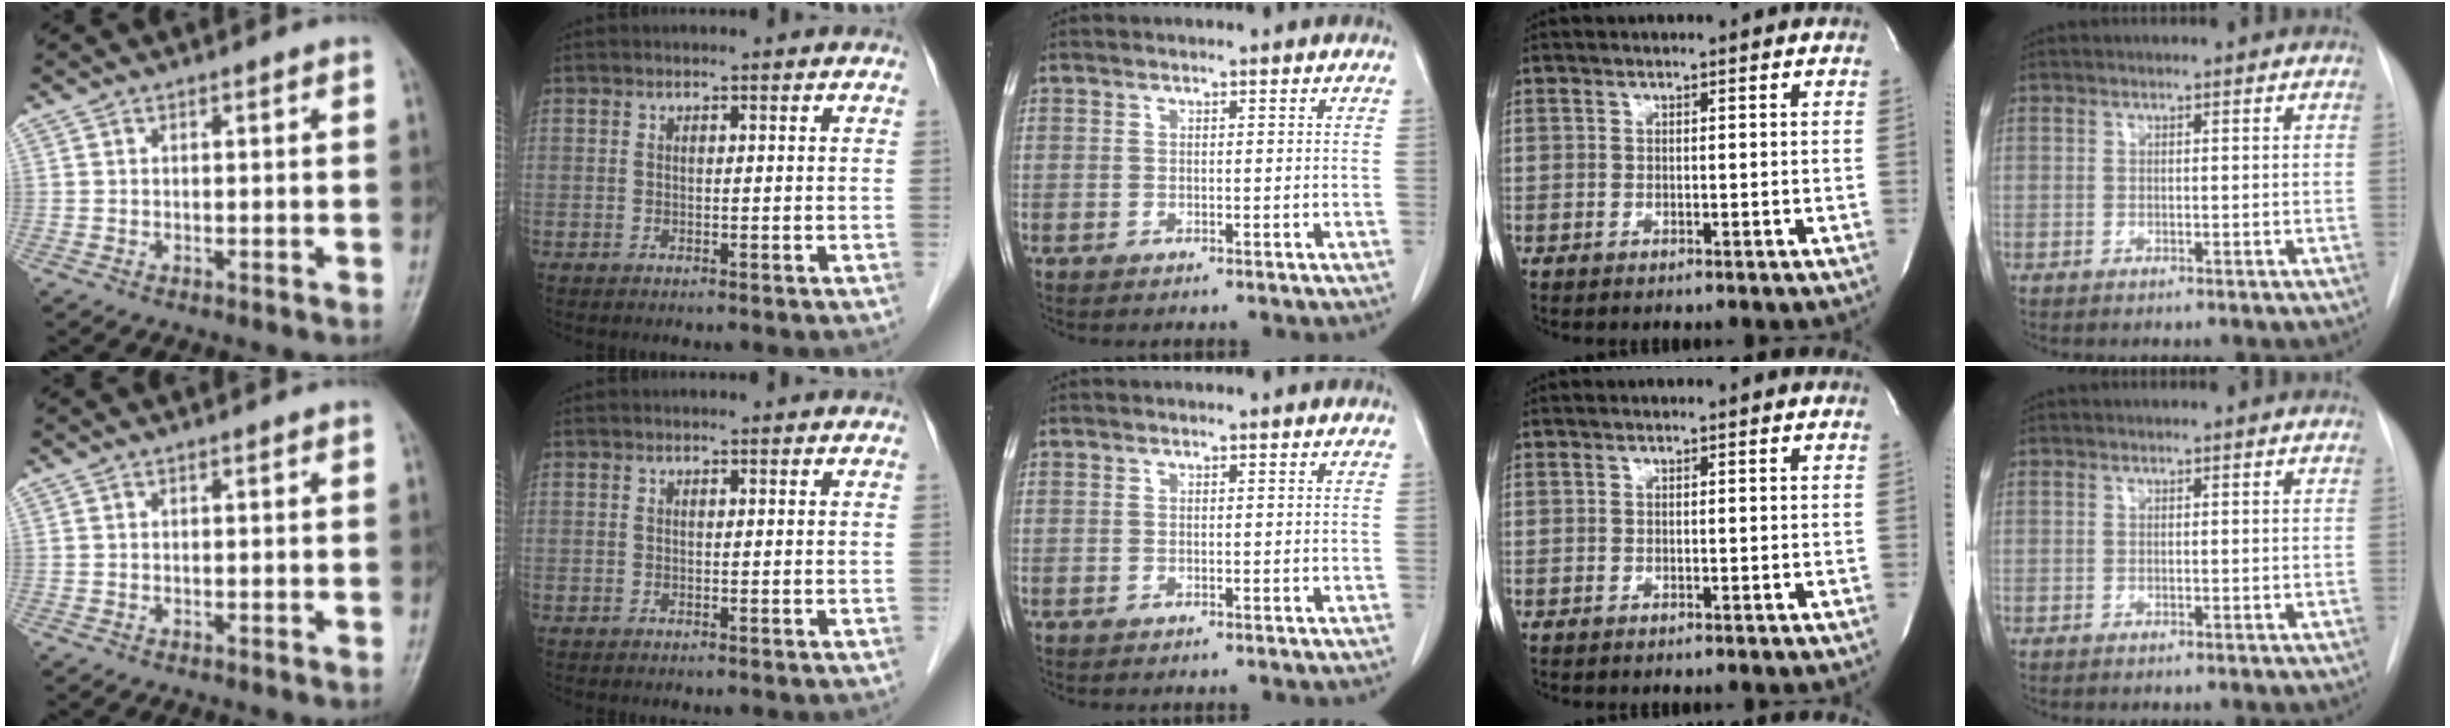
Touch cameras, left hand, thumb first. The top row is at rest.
{}